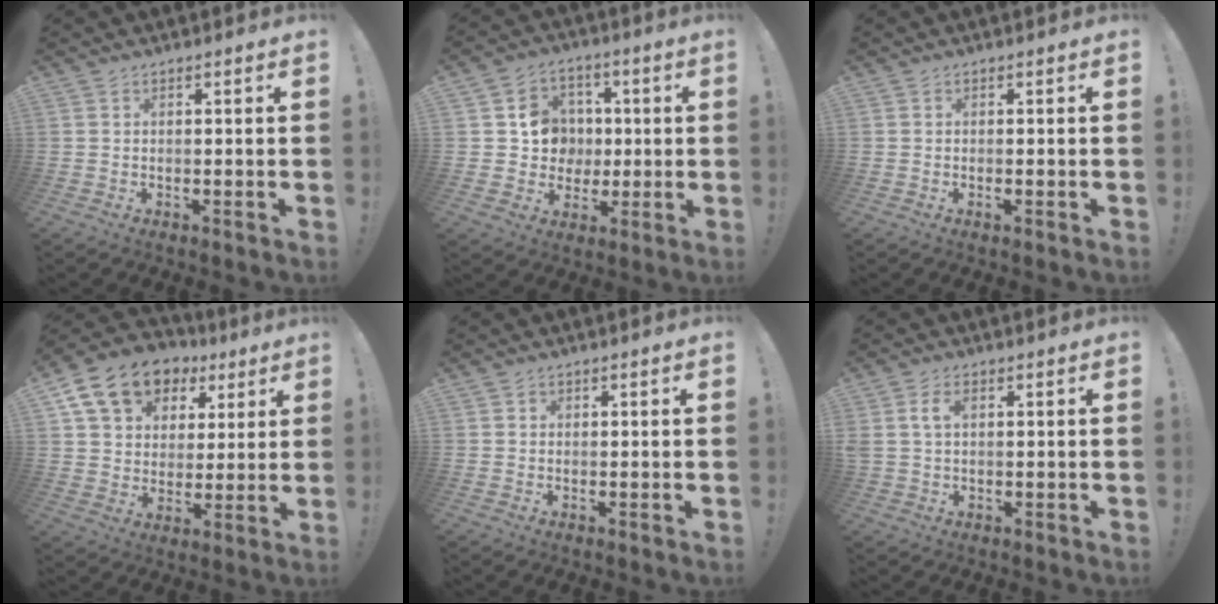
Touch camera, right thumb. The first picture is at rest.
{"total": 11.4, "force": [1.1, 10.9, 3.4], "torque": [-0.046, 0.004, 0.034]}
{"total": 0.9, "force": [-0.6, 0.0, 0.7], "torque": [-0.017, 0.003, -0.011]}
{"total": 15.7, "force": [8.6, 11.1, 7.0], "torque": [-0.120, -0.038, 0.167]}
{"total": 0.8, "force": [0.3, 0.7, 0.1], "torque": [0.003, -0.001, 0.005]}
{"total": 4.5, "force": [1.2, 2.7, 3.4], "torque": [-0.072, 0.004, 0.020]}